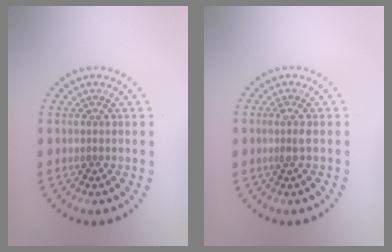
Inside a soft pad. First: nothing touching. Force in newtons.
{"total": 1.2, "press": 1.0, "slide": 0.7}